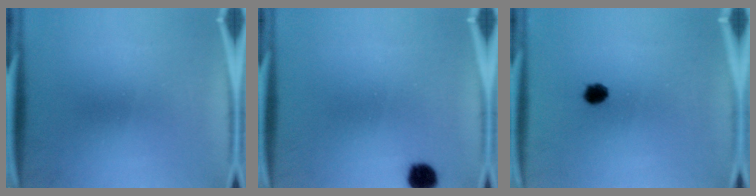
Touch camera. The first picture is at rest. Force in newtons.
{"total": 4.2}
{"total": 2.9}